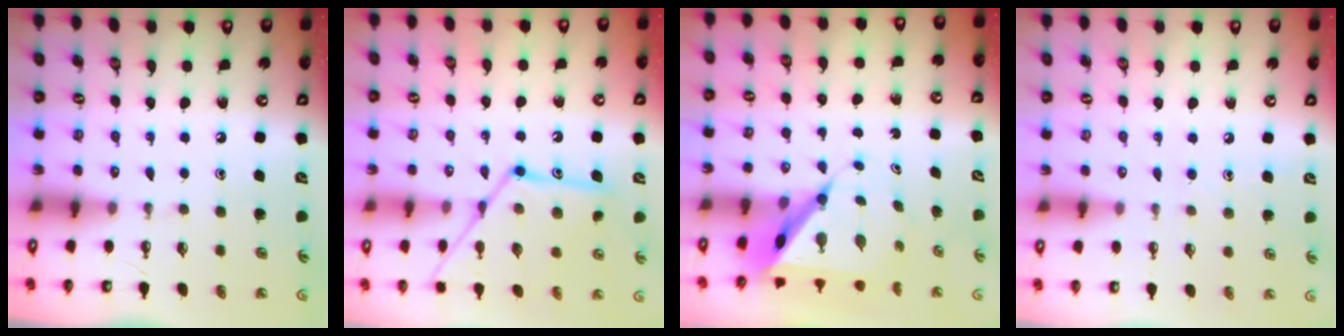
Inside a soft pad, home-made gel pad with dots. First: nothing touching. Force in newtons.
{"total": 15.1, "press": 15.1, "slide": 1.0}
{"total": 9.8, "press": 9.8, "slide": 0.4}
{"total": 5.4, "press": 5.4, "slide": 0.6}